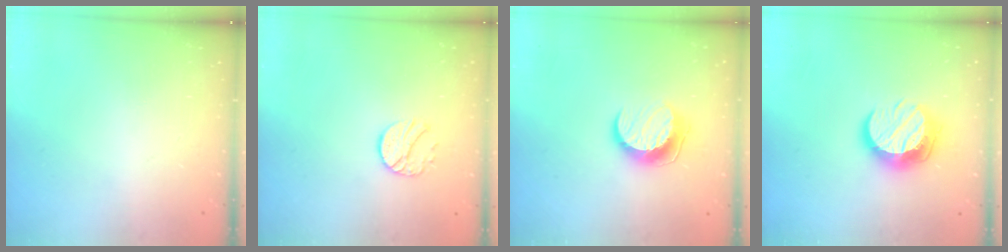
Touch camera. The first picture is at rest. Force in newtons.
{"total": 8.7, "press": 8.7, "slide": 0.3}
{"total": 10.5, "press": 10.5, "slide": 0.3}
{"total": 12.4, "press": 12.4, "slide": 0.8}